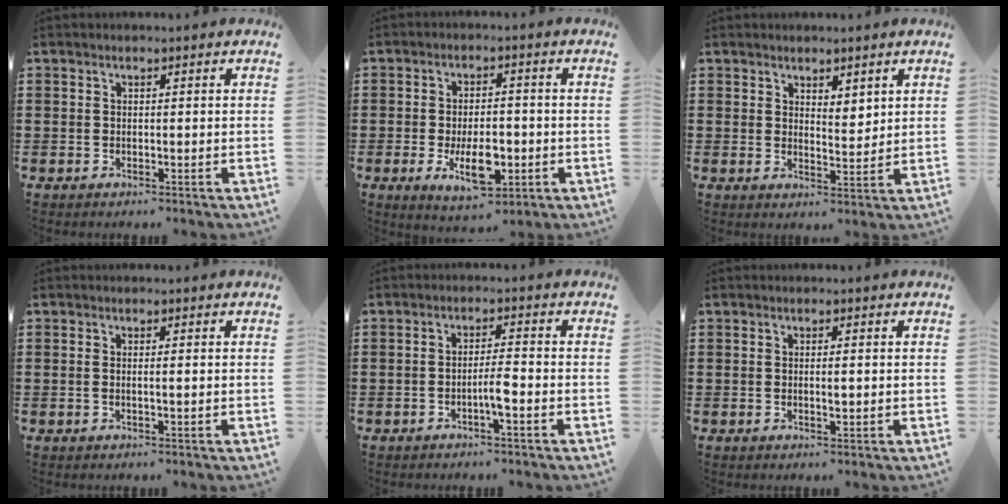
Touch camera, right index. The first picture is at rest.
{"total": 8.0, "force": [-2.3, 3.9, 6.7], "torque": [-0.118, -0.009, -0.044]}
{"total": 2.9, "force": [2.6, 1.3, 0.4], "torque": [-0.006, -0.001, 0.047]}
{"total": 0.9, "force": [-0.1, -0.1, 0.9], "torque": [-0.016, -0.005, -0.001]}
{"total": 3.4, "force": [-1.5, 0.2, 3.0], "torque": [-0.061, -0.003, -0.030]}
{"total": 1.4, "force": [-0.1, 0.2, 1.4], "torque": [-0.025, -0.003, -0.002]}